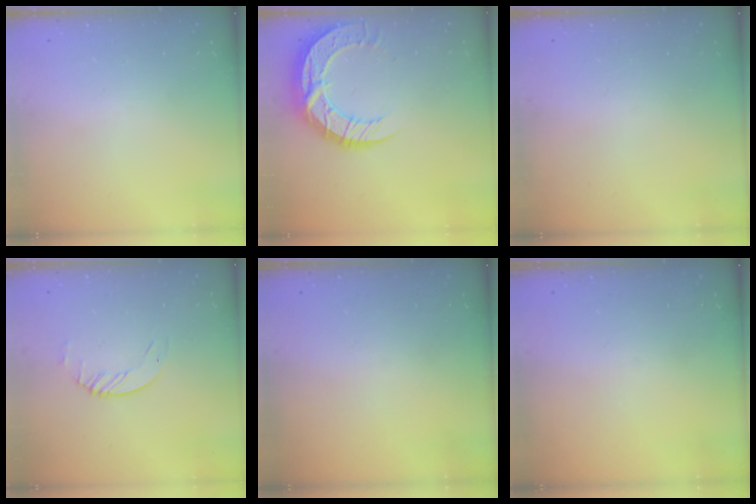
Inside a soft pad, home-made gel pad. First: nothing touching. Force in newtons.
{"total": 15.6, "press": 15.6, "slide": 1.1}
{"total": 0.0}
{"total": 1.6, "press": 1.6, "slide": 0.2}
{"total": 0.0}
{"total": 0.0}